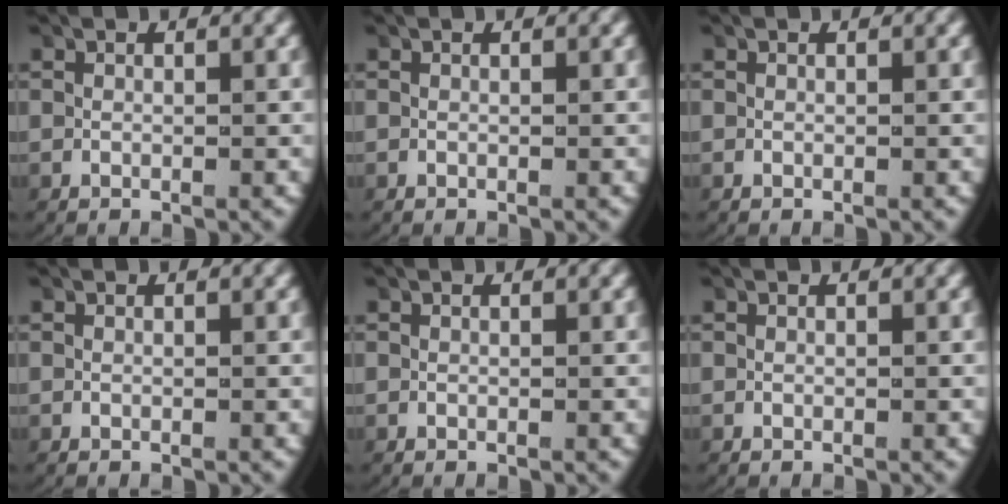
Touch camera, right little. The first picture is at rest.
{"total": 0.0}
{"total": 0.0}
{"total": 0.0}
{"total": 0.0}
{"total": 0.0}